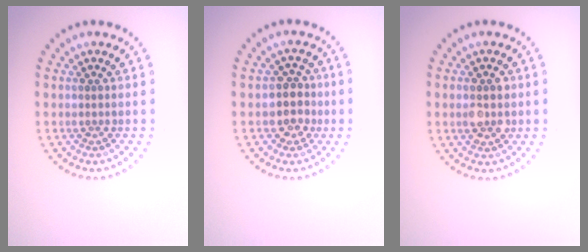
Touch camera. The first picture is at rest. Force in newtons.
{"total": 2.6, "press": 2.3, "slide": 1.2}
{"total": 2.7, "press": 2.7, "slide": 0.2}